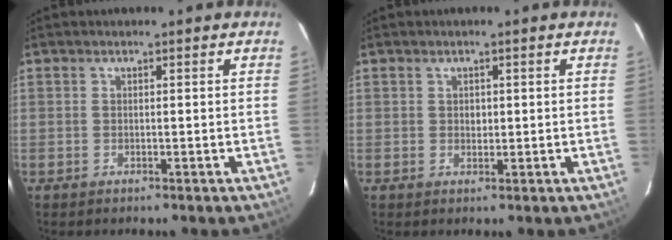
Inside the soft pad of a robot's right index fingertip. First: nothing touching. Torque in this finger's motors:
{"motor_torque": [0.06, 0.03, 0.13, 0.01]}